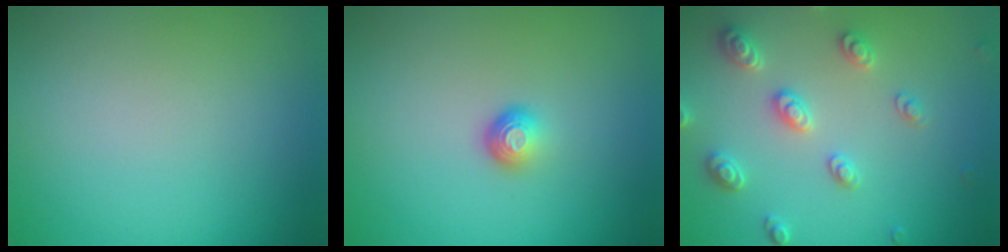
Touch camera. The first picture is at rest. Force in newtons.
{"total": 1.4, "press": 1.1, "slide": 1.0}
{"total": 3.7, "press": 3.3, "slide": 1.6}